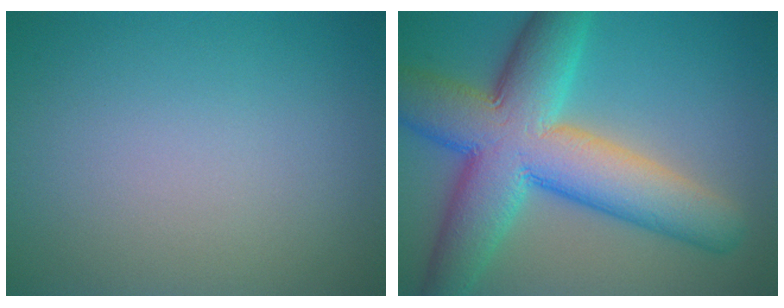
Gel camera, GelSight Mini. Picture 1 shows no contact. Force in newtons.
{"total": 12.2, "press": 12.2, "slide": 0.5}